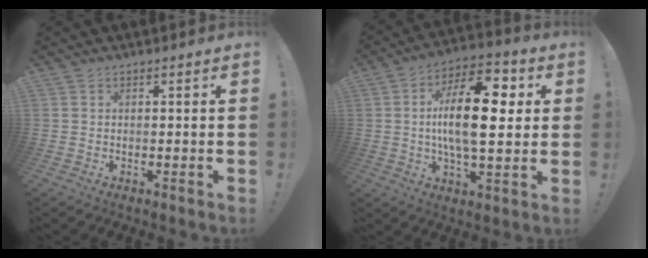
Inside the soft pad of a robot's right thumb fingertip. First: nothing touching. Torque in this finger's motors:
{"motor_torque": [2.20, 2.81, 1.86, -0.01, 0.60]}